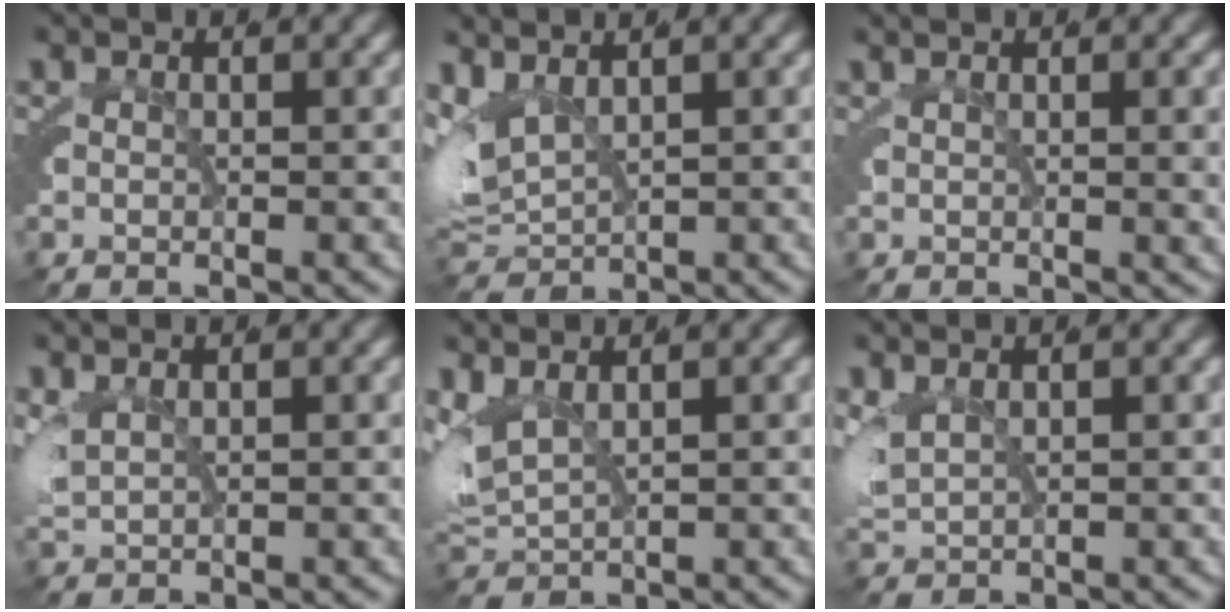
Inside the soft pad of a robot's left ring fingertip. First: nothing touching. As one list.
[{"total": 7.3, "force": [0.9, 5.9, 4.2], "torque": [-0.128, -0.019, 0.021]}, {"total": 2.4, "force": [1.5, 0.3, 1.9], "torque": [-0.011, 0.004, 0.019]}, {"total": 2.8, "force": [1.3, 1.8, 1.7], "torque": [-0.050, -0.005, 0.031]}, {"total": 5.7, "force": [1.2, 4.3, 3.6], "torque": [-0.104, -0.013, 0.027]}, {"total": 3.5, "force": [1.3, 2.4, 2.2], "torque": [-0.063, -0.007, 0.032]}]